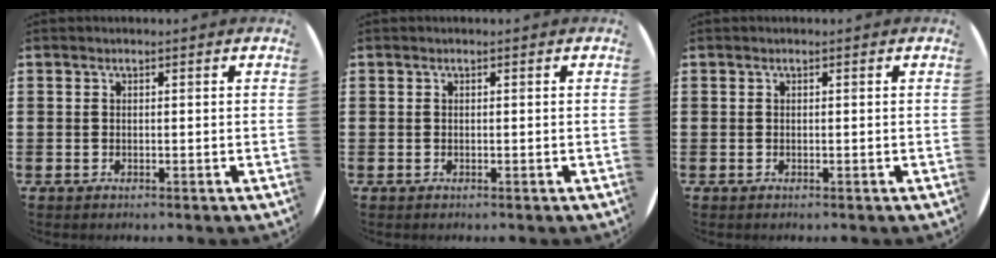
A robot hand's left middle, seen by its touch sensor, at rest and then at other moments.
{"total": 0.0}
{"total": 0.0}